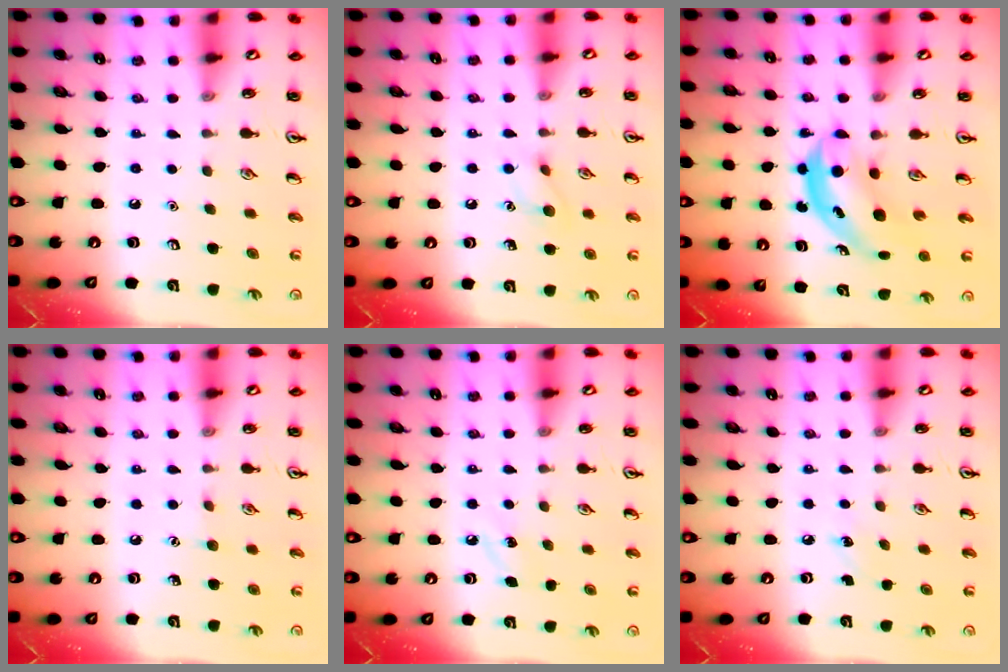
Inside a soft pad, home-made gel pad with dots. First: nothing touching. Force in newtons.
{"total": 6.7, "press": 6.6, "slide": 0.9}
{"total": 5.1, "press": 5.1, "slide": 0.6}
{"total": 3.9, "press": 3.7, "slide": 1.2}
{"total": 4.2, "press": 3.9, "slide": 1.5}
{"total": 4.3, "press": 4.0, "slide": 1.5}